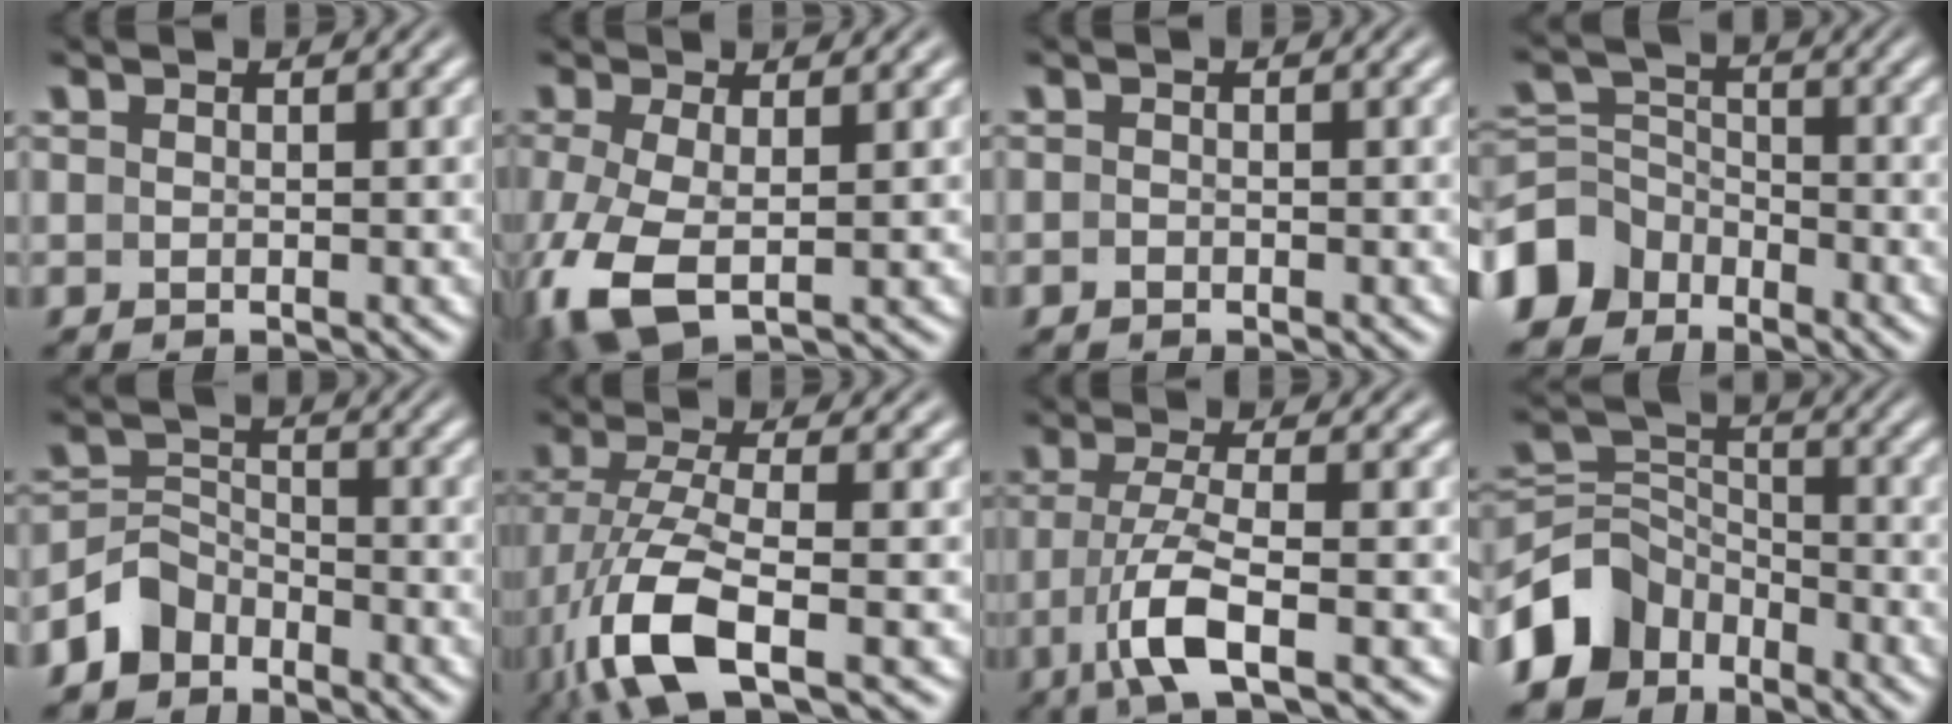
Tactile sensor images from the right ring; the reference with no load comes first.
{"total": 6.7, "force": [-2.4, 4.1, 4.8], "torque": [-0.141, -0.045, -0.014]}
{"total": 0.6, "force": [-0.6, 0.1, 0.0], "torque": [-0.002, -0.008, -0.007]}
{"total": 6.8, "force": [-3.3, 5.4, 2.6], "torque": [-0.065, -0.039, -0.048]}
{"total": 5.6, "force": [-3.7, 3.8, 1.8], "torque": [-0.031, -0.015, -0.063]}
{"total": 7.4, "force": [-2.6, 2.6, 6.4], "torque": [-0.147, -0.037, -0.015]}
{"total": 5.2, "force": [-2.1, 1.0, 4.7], "torque": [-0.096, -0.021, -0.022]}
{"total": 7.9, "force": [-3.7, 6.0, 3.4], "torque": [-0.069, -0.031, -0.061]}